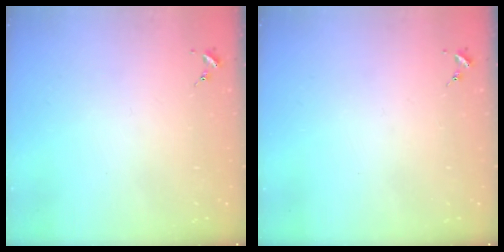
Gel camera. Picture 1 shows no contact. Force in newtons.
{"total": 0.0}